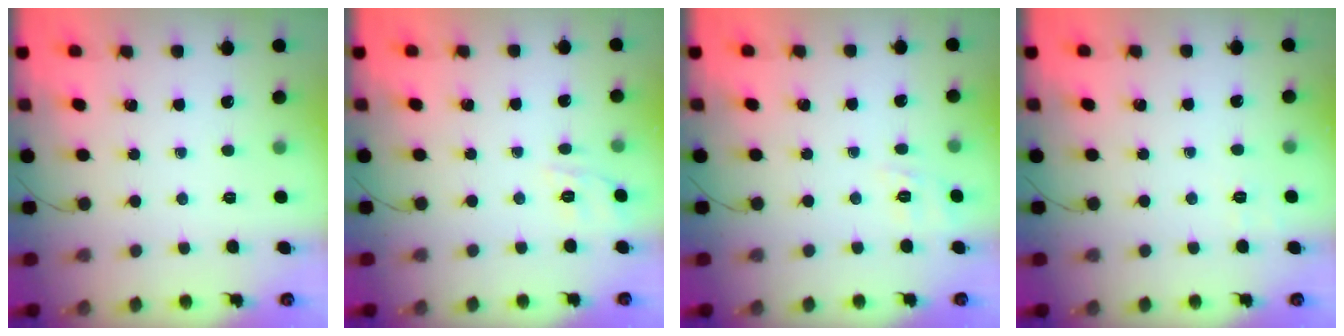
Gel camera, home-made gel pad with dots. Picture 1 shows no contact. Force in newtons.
{"total": 7.9, "press": 7.6, "slide": 2.0}
{"total": 2.0, "press": 0.4, "slide": 1.9}
{"total": 1.8, "press": 0.9, "slide": 1.6}